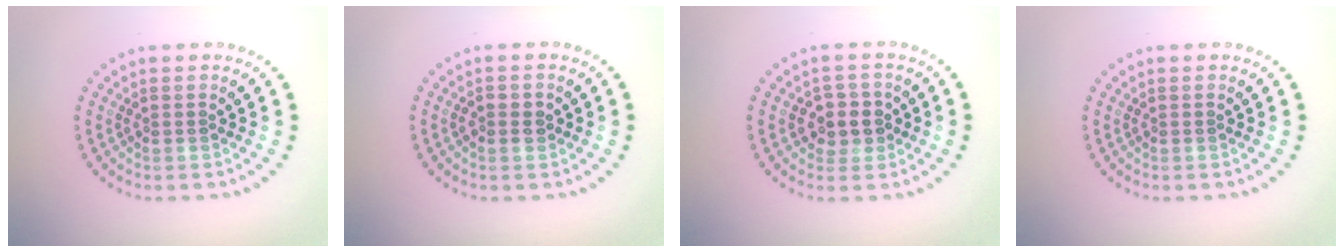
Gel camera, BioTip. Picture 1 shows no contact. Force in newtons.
{"total": 1.5, "press": 1.4, "slide": 0.4}
{"total": 2.8, "press": 2.7, "slide": 0.8}
{"total": 0.0}